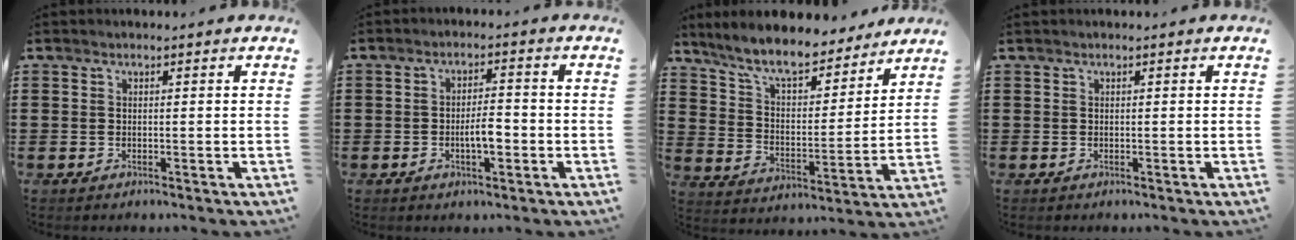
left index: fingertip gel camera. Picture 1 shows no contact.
{"total": 4.2, "force": [-1.0, 1.5, 3.8], "torque": [-0.066, 0.001, -0.024]}
{"total": 9.1, "force": [8.2, 1.4, 3.7], "torque": [-0.104, -0.045, 0.143]}
{"total": 0.0}